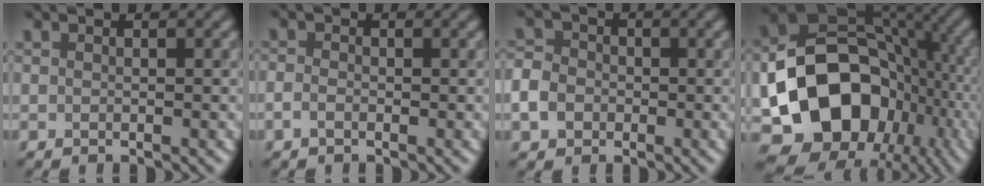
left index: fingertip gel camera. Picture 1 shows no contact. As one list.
[{"total": 1.1, "force": [-0.5, 0.7, 0.7], "torque": [-0.016, 0.000, -0.014]}, {"total": 3.4, "force": [-1.0, 2.9, 1.5], "torque": [-0.031, 0.000, -0.026]}, {"total": 17.0, "force": [-5.0, 12.9, 9.9], "torque": [-0.160, 0.008, -0.090]}]